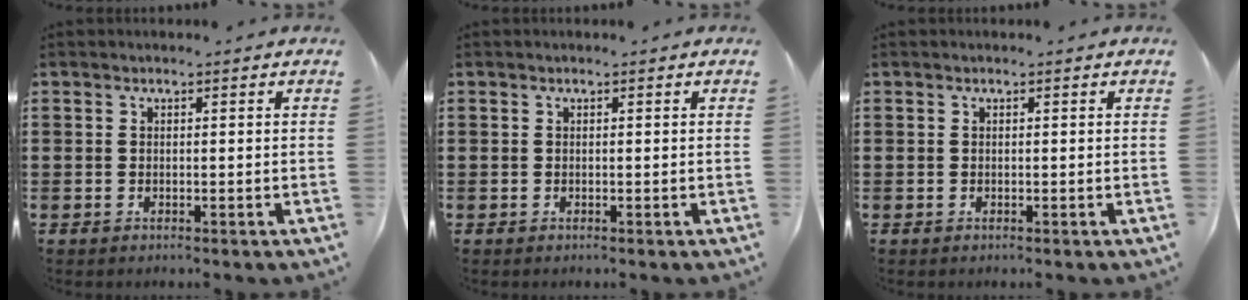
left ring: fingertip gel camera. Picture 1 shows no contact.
{"total": 0.0}
{"total": 0.0}